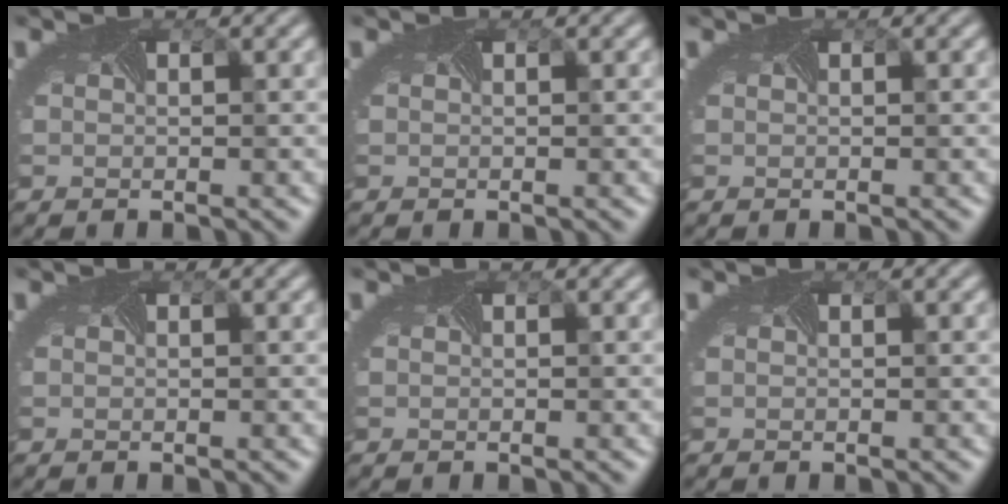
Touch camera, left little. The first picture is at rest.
{"total": 0.0}
{"total": 0.0}
{"total": 0.0}
{"total": 0.0}
{"total": 0.0}